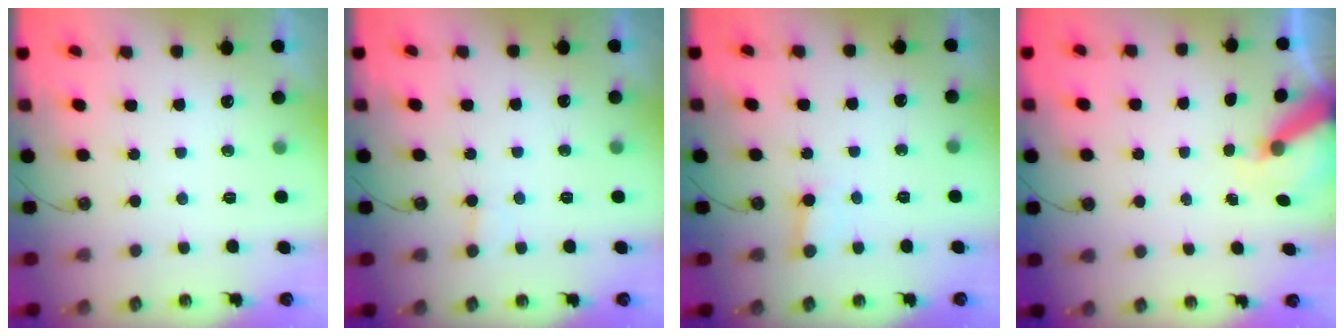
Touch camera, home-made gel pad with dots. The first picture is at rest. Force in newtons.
{"total": 3.6, "press": 3.6, "slide": 0.3}
{"total": 2.7, "press": 2.7, "slide": 0.2}
{"total": 6.5, "press": 6.5, "slide": 0.4}